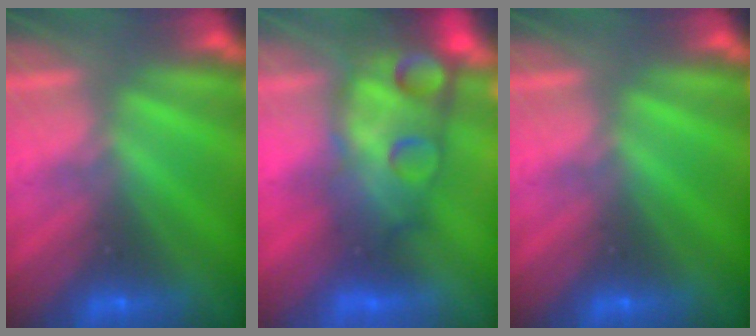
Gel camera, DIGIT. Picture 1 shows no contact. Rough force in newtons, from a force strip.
{"total": 7.7}
{"total": 0.0}